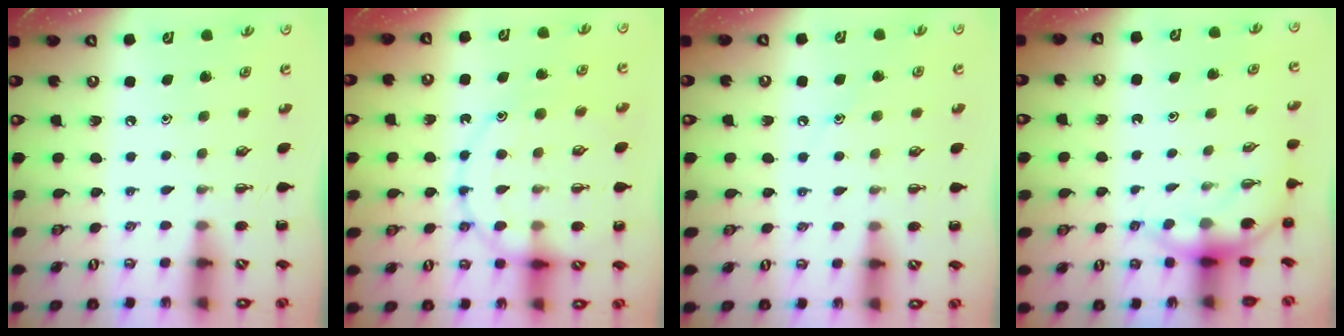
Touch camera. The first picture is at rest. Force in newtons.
{"total": 15.3, "press": 15.2, "slide": 1.4}
{"total": 7.0, "press": 6.8, "slide": 1.6}
{"total": 5.3, "press": 5.1, "slide": 1.2}